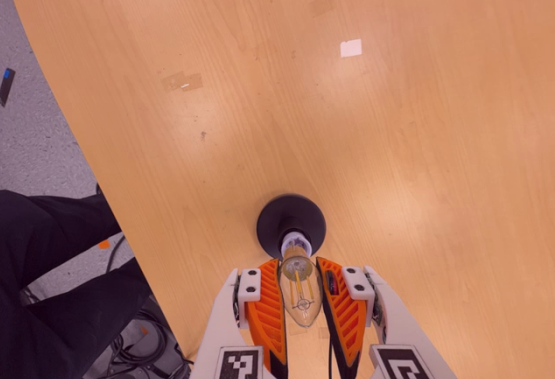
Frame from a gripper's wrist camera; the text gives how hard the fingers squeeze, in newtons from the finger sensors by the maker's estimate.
{"total": 19.4, "left": 21.6, "right": 17.1}